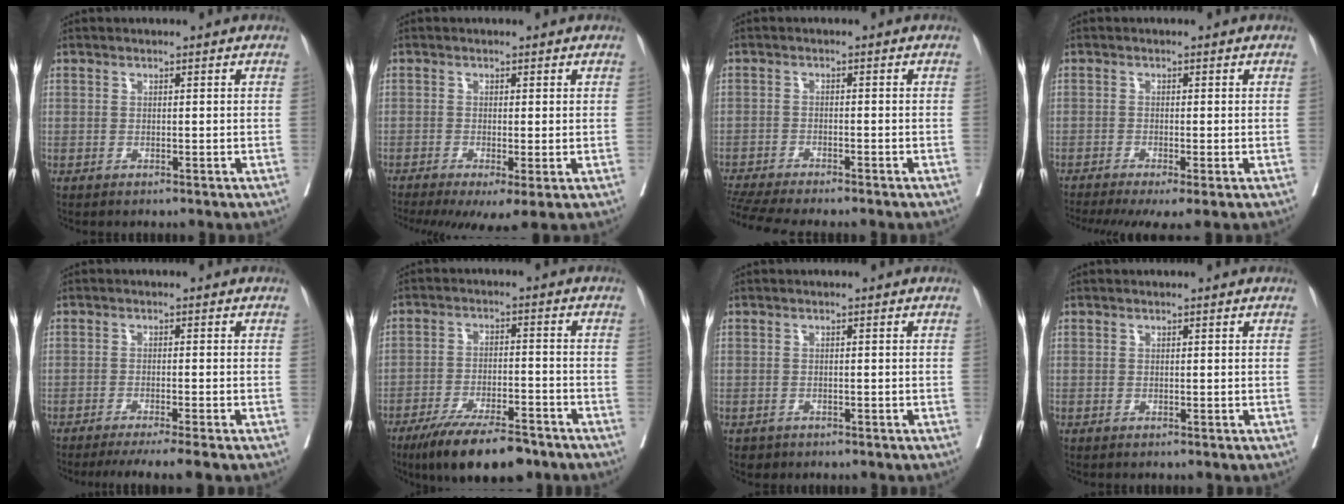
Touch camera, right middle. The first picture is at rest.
{"total": 8.1, "force": [-4.6, 2.1, 6.4], "torque": [-0.104, -0.020, -0.075]}
{"total": 10.3, "force": [-9.1, 0.6, 4.8], "torque": [-0.072, -0.009, -0.143]}
{"total": 8.3, "force": [-5.9, 1.3, 5.7], "torque": [-0.087, -0.017, -0.098]}
{"total": 7.4, "force": [-6.2, -1.1, 3.9], "torque": [-0.036, -0.018, -0.095]}
{"total": 12.9, "force": [-9.8, 3.1, 7.7], "torque": [-0.119, -0.015, -0.161]}
{"total": 1.2, "force": [-0.8, 0.9, 0.1], "torque": [-0.002, 0.002, -0.011]}
{"total": 0.0}